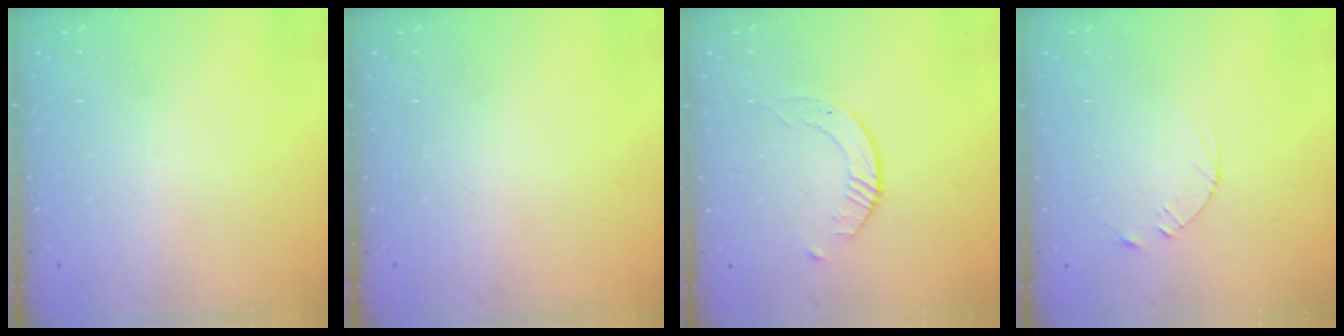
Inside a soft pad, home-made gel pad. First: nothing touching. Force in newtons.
{"total": 0.0}
{"total": 1.7, "press": 1.7, "slide": 0.2}
{"total": 2.4, "press": 2.3, "slide": 0.2}